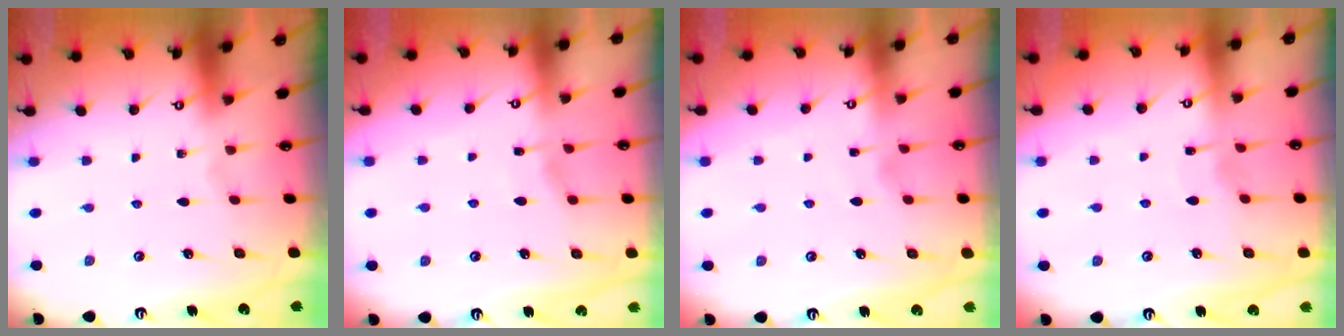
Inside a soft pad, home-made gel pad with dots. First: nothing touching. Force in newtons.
{"total": 2.5, "press": 2.5, "slide": 0.4}
{"total": 2.0, "press": 2.0, "slide": 0.1}
{"total": 3.7, "press": 3.7, "slide": 0.4}